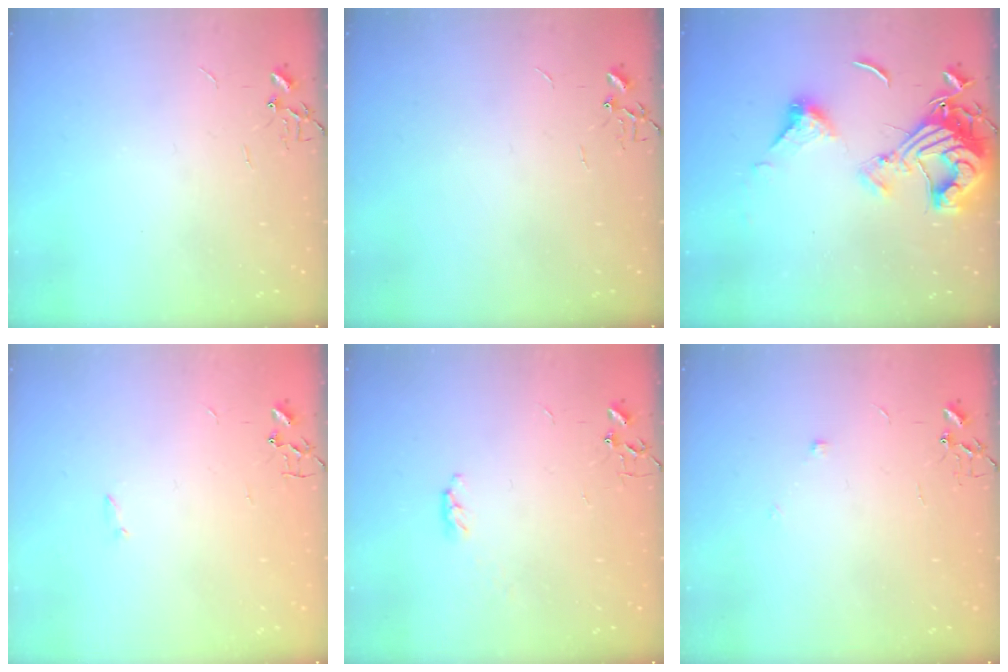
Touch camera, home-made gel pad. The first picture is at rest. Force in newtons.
{"total": 0.0}
{"total": 16.3, "press": 16.2, "slide": 1.7}
{"total": 1.3, "press": 1.3, "slide": 0.3}
{"total": 3.4, "press": 3.4, "slide": 0.5}
{"total": 4.3, "press": 4.2, "slide": 1.1}